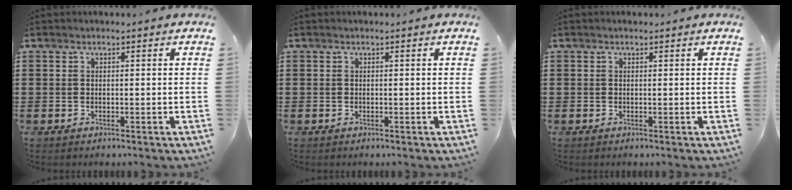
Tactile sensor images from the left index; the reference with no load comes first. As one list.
[{"total": 0.0}, {"total": 0.0}]